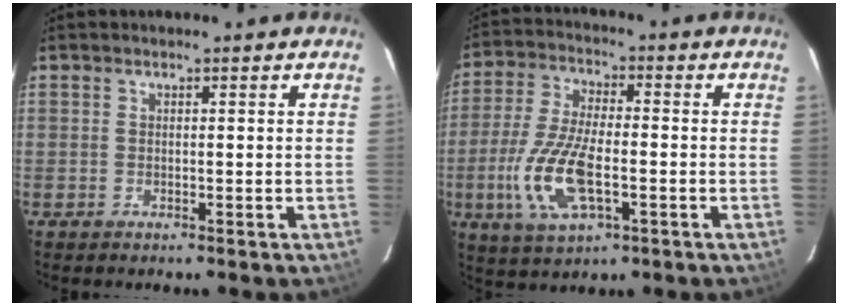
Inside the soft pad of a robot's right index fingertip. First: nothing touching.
{"total": 13.6, "force": [-3.8, 5.5, 11.9], "torque": [-0.257, -0.007, -0.071]}